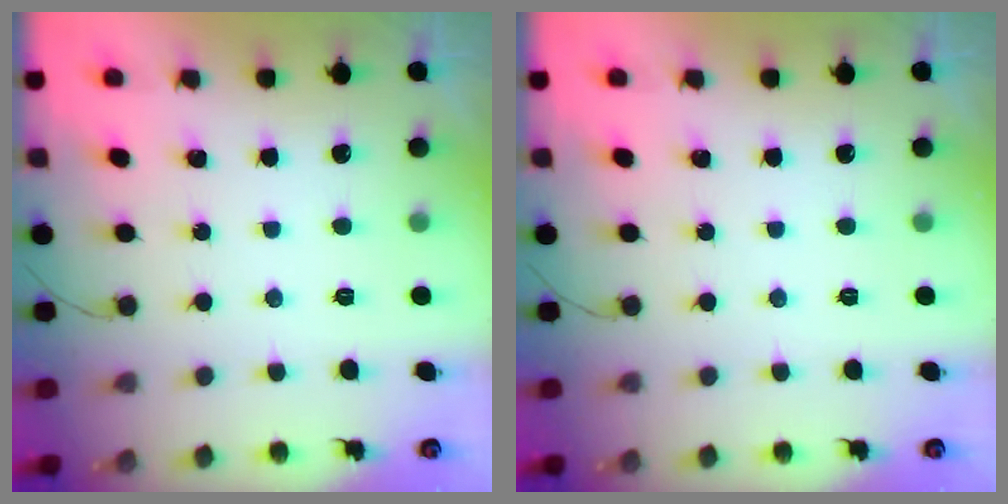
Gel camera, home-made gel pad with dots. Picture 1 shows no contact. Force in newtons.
{"total": 0.0}